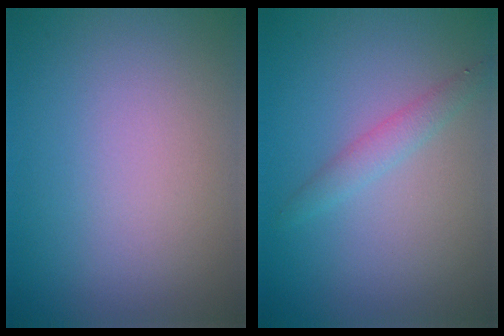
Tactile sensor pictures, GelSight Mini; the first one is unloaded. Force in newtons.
{"total": 1.6, "press": 1.6, "slide": 0.0}